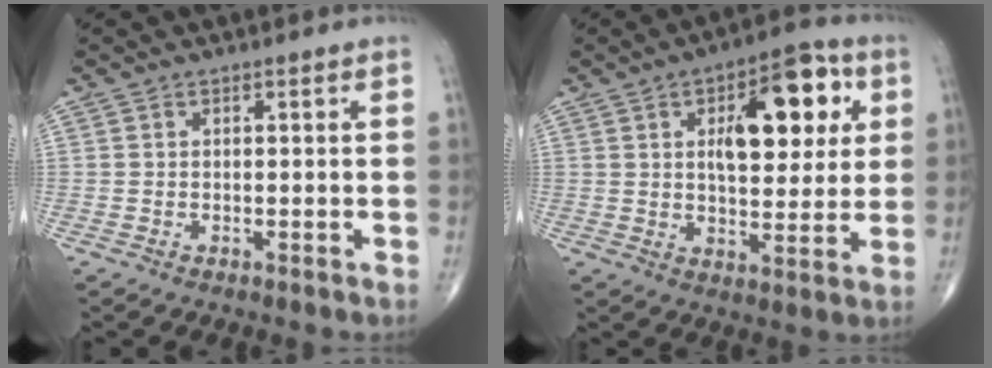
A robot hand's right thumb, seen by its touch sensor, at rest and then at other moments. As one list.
[{"total": 16.0, "force": [4.7, 7.6, 13.2], "torque": [-0.148, 0.000, 0.068]}]